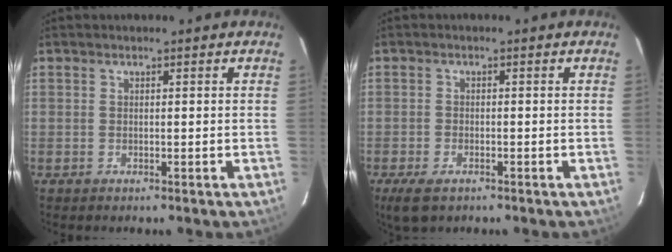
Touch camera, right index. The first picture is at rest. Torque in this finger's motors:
{"motor_torque": [0.34, -0.29, 0.23, 0.04]}